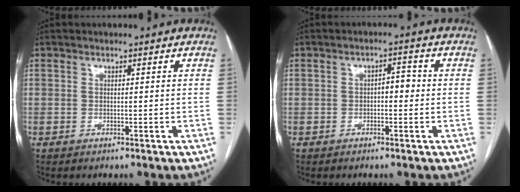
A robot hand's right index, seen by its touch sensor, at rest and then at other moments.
{"total": 2.6, "force": [-0.3, 1.1, 2.3], "torque": [-0.029, 0.015, -0.006]}